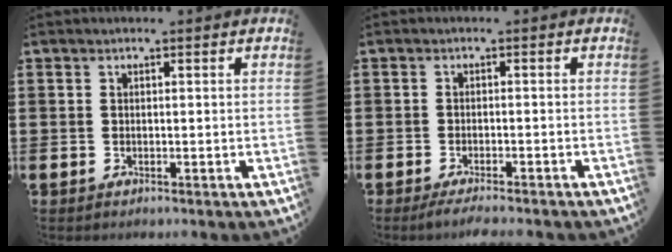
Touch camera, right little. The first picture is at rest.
{"total": 2.0, "force": [-1.8, 0.0, 0.9], "torque": [-0.014, 0.004, -0.034]}